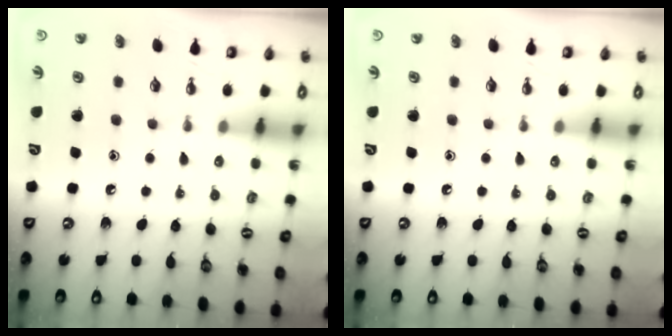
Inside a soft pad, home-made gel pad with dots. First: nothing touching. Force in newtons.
{"total": 0.0}